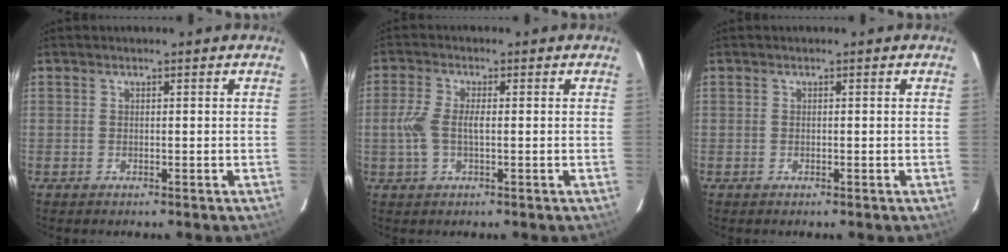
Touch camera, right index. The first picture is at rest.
{"total": 5.3, "force": [-0.5, 2.0, 4.8], "torque": [-0.107, 0.003, -0.009]}
{"total": 0.0}